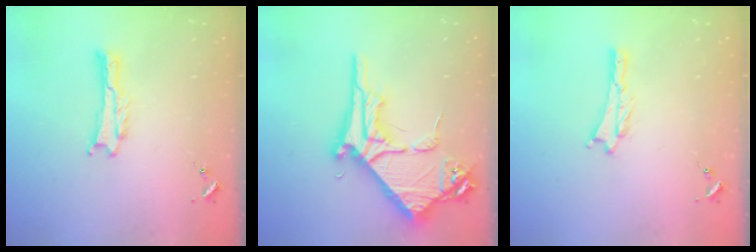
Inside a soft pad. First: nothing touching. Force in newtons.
{"total": 9.3, "press": 9.3, "slide": 0.9}
{"total": 0.9, "press": 0.9, "slide": 0.2}